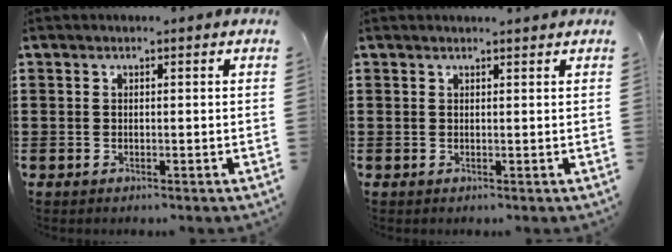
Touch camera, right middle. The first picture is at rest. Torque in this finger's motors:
{"motor_torque": [-0.14, -0.12, -0.15, -0.02]}